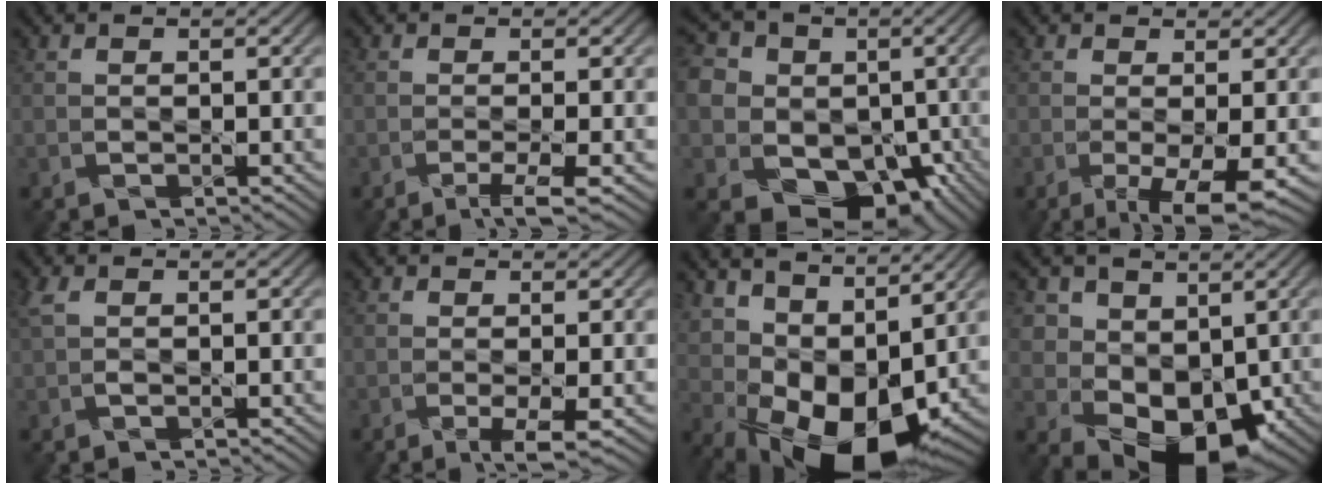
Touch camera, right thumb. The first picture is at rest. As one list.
[{"total": 2.6, "force": [-1.3, -0.1, 2.2], "torque": [-0.043, 0.005, -0.028]}, {"total": 17.6, "force": [-1.4, 15.7, 7.7], "torque": [-0.221, -0.012, -0.032]}, {"total": 6.2, "force": [-2.0, 1.8, 5.5], "torque": [-0.109, -0.008, -0.026]}, {"total": 1.7, "force": [0.3, 0.8, 1.4], "torque": [-0.043, 0.006, 0.005]}, {"total": 2.9, "force": [-0.9, 0.5, 2.7], "torque": [-0.052, 0.000, -0.016]}, {"total": 13.6, "force": [3.7, 8.3, 10.0], "torque": [-0.190, -0.009, 0.088]}, {"total": 8.9, "force": [1.1, 7.0, 5.3], "torque": [-0.104, -0.019, 0.019]}]